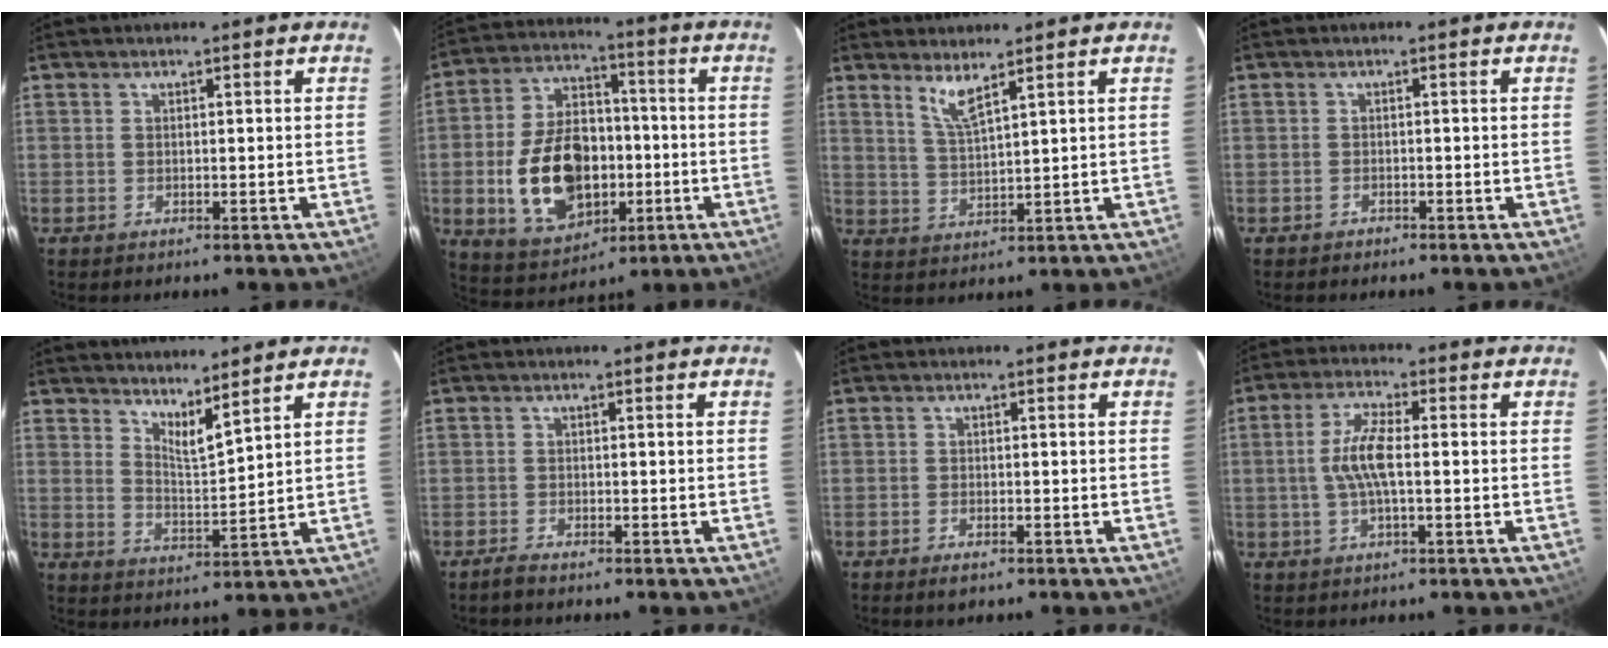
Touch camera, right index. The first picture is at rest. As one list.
[{"total": 17.7, "force": [-3.5, 11.6, 12.9], "torque": [-0.264, 0.016, -0.039]}, {"total": 4.3, "force": [3.1, 0.0, 2.9], "torque": [-0.059, -0.006, 0.063]}, {"total": 1.0, "force": [-0.9, 0.4, -0.1], "torque": [-0.001, 0.005, -0.014]}, {"total": 5.3, "force": [4.6, 0.2, 2.6], "torque": [-0.039, -0.014, 0.074]}, {"total": 1.7, "force": [-1.6, 0.1, 0.6], "torque": [-0.020, -0.001, -0.030]}, {"total": 2.0, "force": [-1.5, 0.8, 1.2], "torque": [-0.028, -0.002, -0.028]}, {"total": 6.8, "force": [-0.4, 1.7, 6.6], "torque": [-0.131, 0.006, -0.007]}]